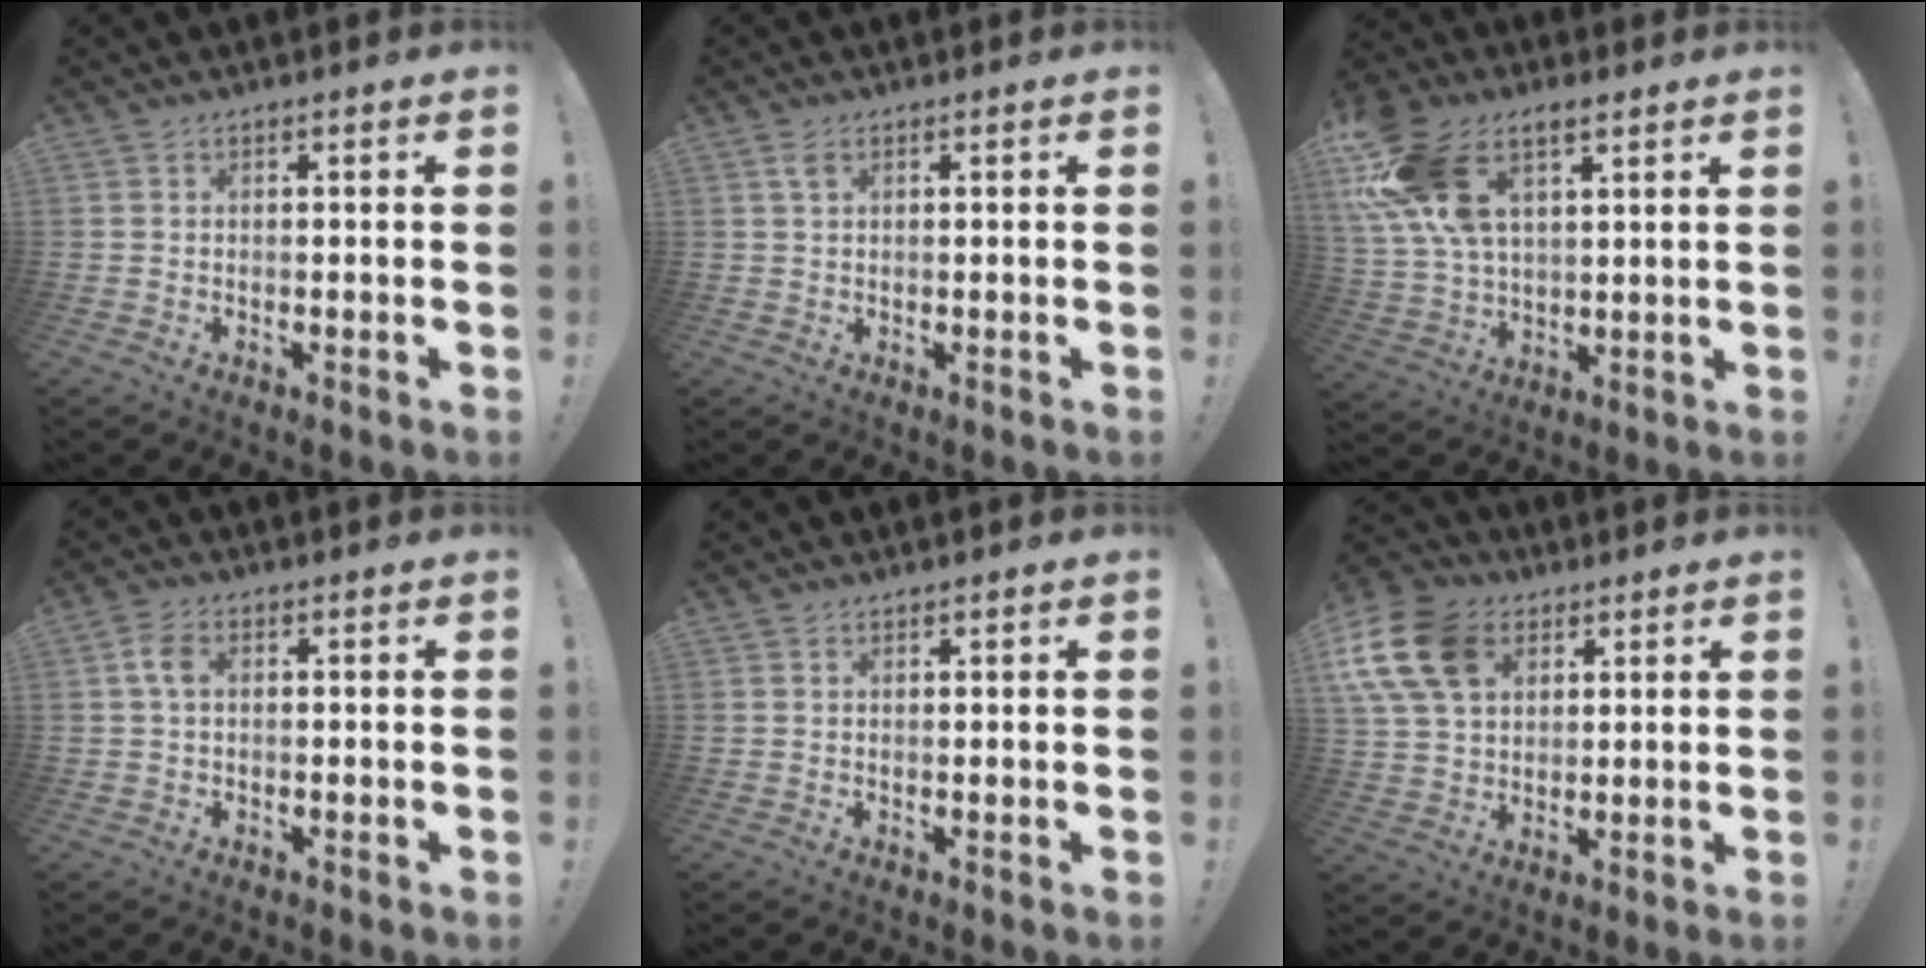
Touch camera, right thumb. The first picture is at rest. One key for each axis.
{"total": 2.3, "fx": 1.1, "fy": 1.1, "fz": 1.6, "tx": -0.032, "ty": 0.002, "tz": 0.019}
{"total": 16.6, "fx": 8.5, "fy": 9.4, "fz": 10.6, "tx": -0.218, "ty": -0.033, "tz": 0.161}
{"total": 4.3, "fx": 0.8, "fy": 2.7, "fz": 3.3, "tx": -0.070, "ty": 0.006, "tz": 0.013}
{"total": 0.8, "fx": 0.7, "fy": 0.2, "fz": 0.1, "tx": -0.003, "ty": -0.001, "tz": 0.014}
{"total": 16.7, "fx": 6.7, "fy": 12.0, "fz": 9.6, "tx": -0.187, "ty": -0.020, "tz": 0.132}